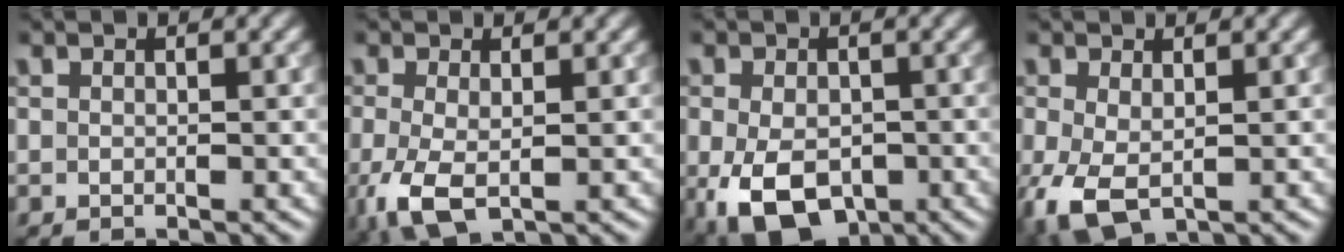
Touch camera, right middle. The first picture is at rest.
{"total": 4.5, "force": [-1.0, 2.2, 3.8], "torque": [-0.096, -0.012, -0.017]}
{"total": 8.6, "force": [-3.0, 5.5, 5.9], "torque": [-0.124, -0.031, -0.044]}
{"total": 4.8, "force": [-1.0, 2.7, 3.8], "torque": [-0.100, -0.013, -0.014]}